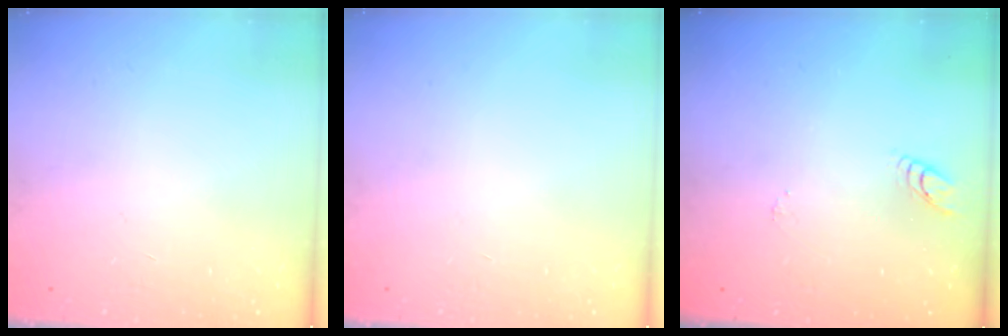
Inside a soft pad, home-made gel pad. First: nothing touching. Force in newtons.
{"total": 0.0}
{"total": 3.2, "press": 3.2, "slide": 0.4}